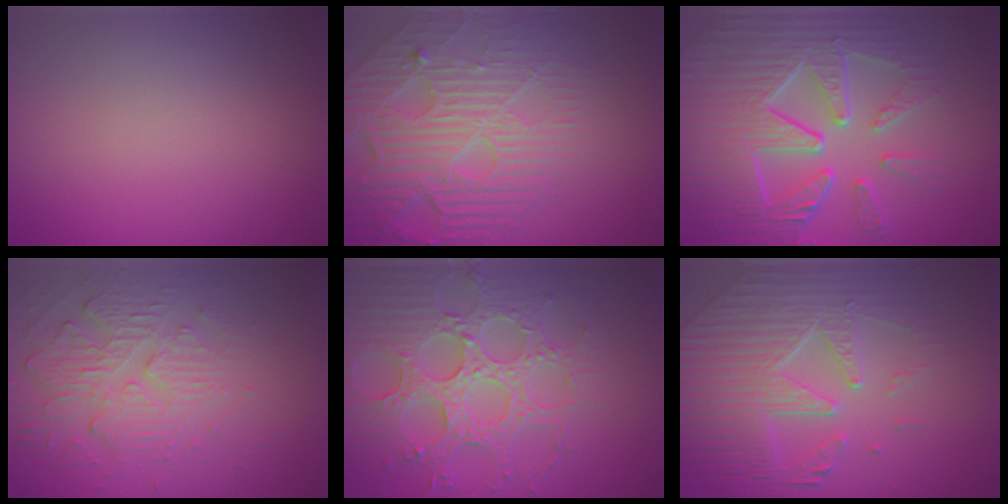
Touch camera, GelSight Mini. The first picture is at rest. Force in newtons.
{"total": 8.0, "press": 5.9, "slide": 5.4}
{"total": 10.0, "press": 6.7, "slide": 7.4}
{"total": 4.2, "press": 3.5, "slide": 2.3}
{"total": 6.9, "press": 5.8, "slide": 3.7}
{"total": 6.8, "press": 5.5, "slide": 4.0}